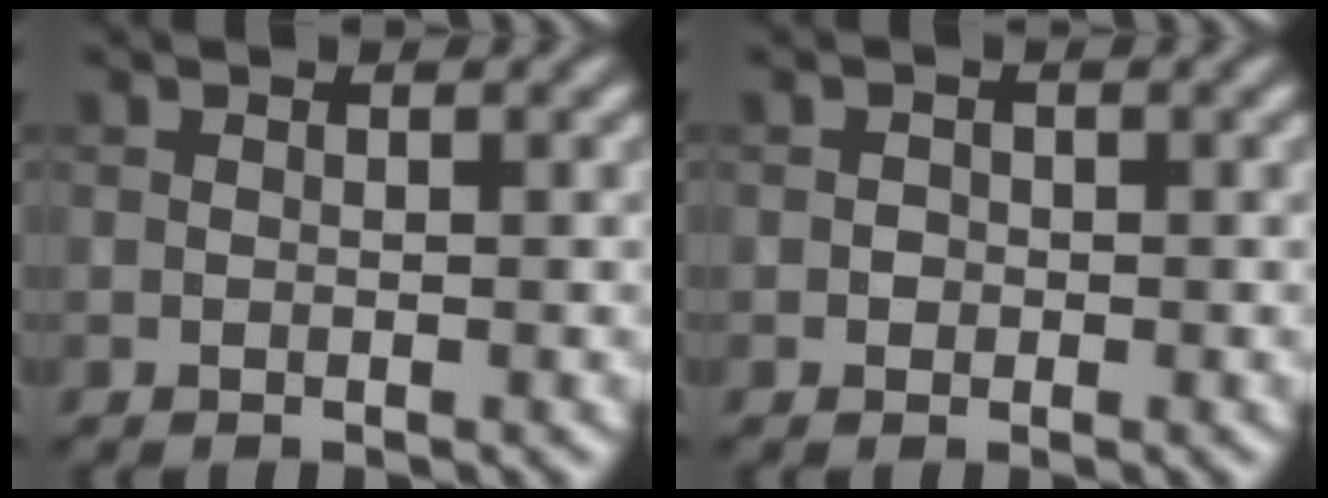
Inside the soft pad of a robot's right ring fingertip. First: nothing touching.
{"total": 0.7, "force": [-0.2, 0.7, 0.2], "torque": [0.002, -0.001, -0.004]}